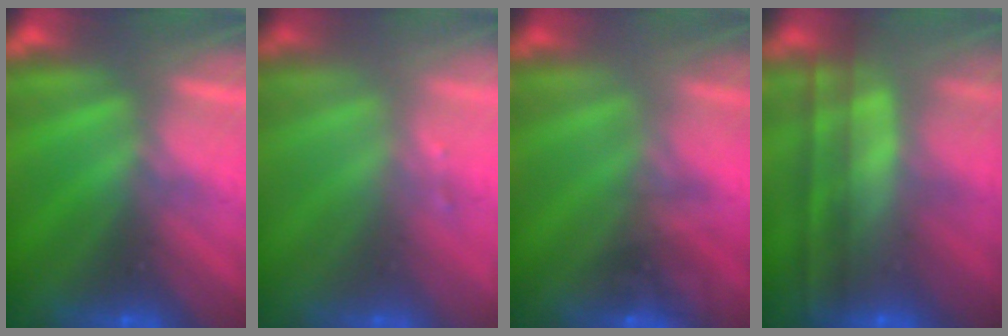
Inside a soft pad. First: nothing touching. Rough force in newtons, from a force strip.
{"total": 1.5}
{"total": 1.6}
{"total": 7.3}